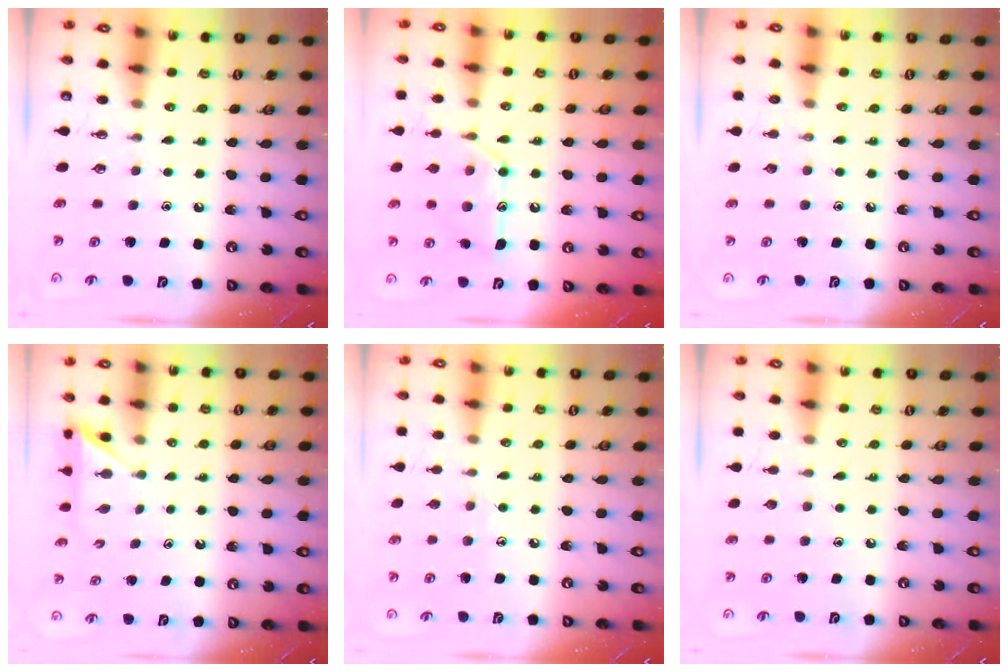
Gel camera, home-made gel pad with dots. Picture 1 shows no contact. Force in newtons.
{"total": 15.1, "press": 15.1, "slide": 1.1}
{"total": 0.0}
{"total": 1.9, "press": 1.9, "slide": 0.2}
{"total": 5.2, "press": 5.2, "slide": 0.7}
{"total": 0.0}